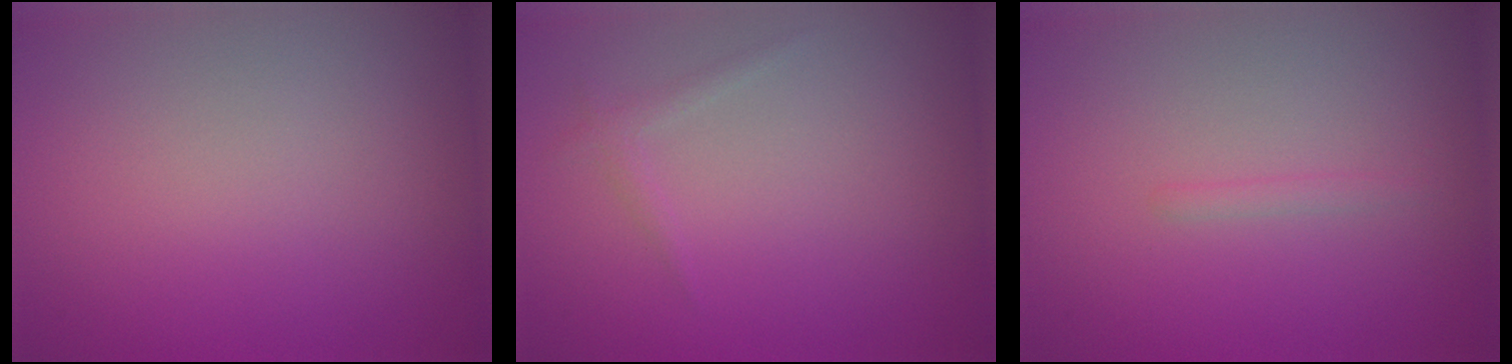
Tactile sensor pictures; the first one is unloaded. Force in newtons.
{"total": 0.9, "press": 0.9, "slide": 0.0}
{"total": 0.7, "press": 0.7, "slide": 0.1}